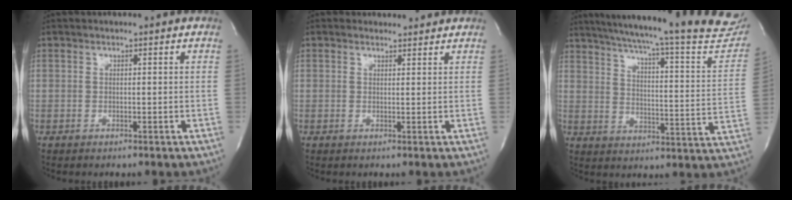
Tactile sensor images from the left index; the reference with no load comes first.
{"total": 1.7, "force": [1.5, 0.7, -0.2], "torque": [-0.007, 0.003, 0.014]}
{"total": 29.9, "force": [26.5, 2.3, 13.8], "torque": [-0.209, -0.086, 0.318]}